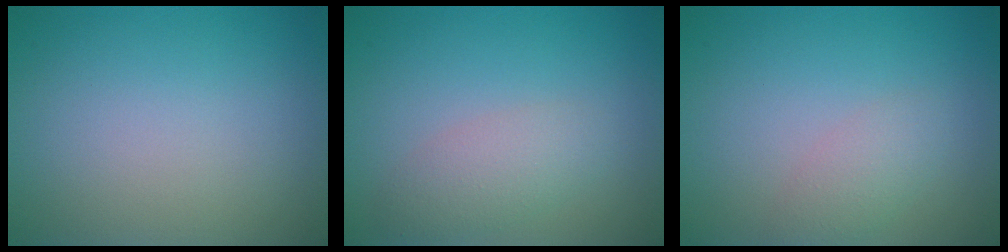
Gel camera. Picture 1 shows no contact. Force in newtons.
{"total": 2.5, "press": 2.5, "slide": 0.1}
{"total": 1.8, "press": 1.8, "slide": 0.1}